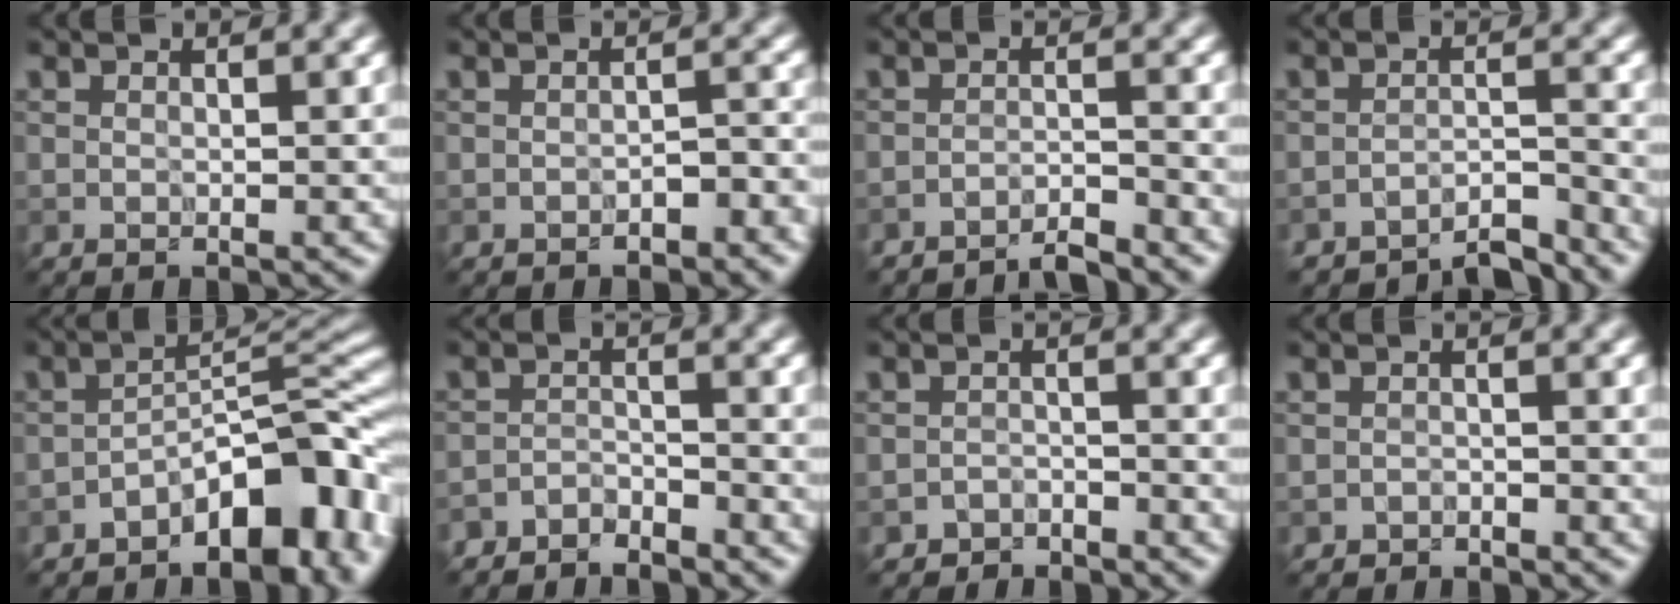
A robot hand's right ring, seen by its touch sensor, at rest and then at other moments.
{"total": 1.9, "force": [-1.4, 0.7, 1.2], "torque": [-0.014, 0.007, -0.019]}
{"total": 2.8, "force": [-2.7, 0.2, 0.8], "torque": [-0.005, 0.005, -0.050]}
{"total": 3.9, "force": [-3.8, 0.5, 0.9], "torque": [-0.012, 0.005, -0.063]}
{"total": 8.5, "force": [-4.6, 3.5, 6.2], "torque": [-0.070, 0.017, -0.082]}
{"total": 2.9, "force": [-2.8, 0.6, 0.2], "torque": [-0.005, 0.000, -0.059]}
{"total": 1.7, "force": [-1.5, 0.7, -0.3], "torque": [0.011, 0.011, -0.030]}
{"total": 1.0, "force": [-0.9, 0.4, -0.2], "torque": [0.008, 0.006, -0.018]}